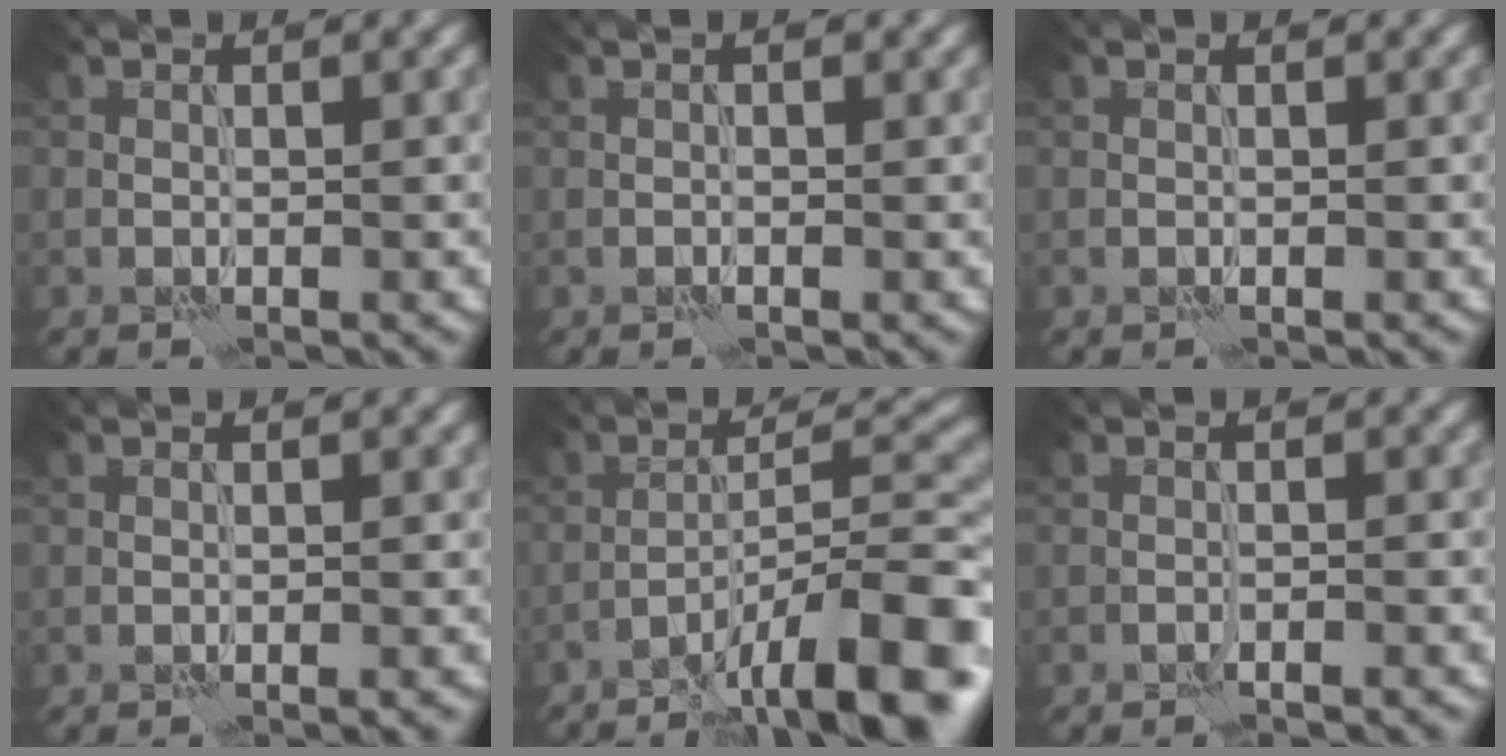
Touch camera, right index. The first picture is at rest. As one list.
[{"total": 1.2, "force": [0.3, 0.3, 1.1], "torque": [-0.017, -0.004, 0.001]}, {"total": 0.0}, {"total": 0.7, "force": [-0.5, 0.0, 0.5], "torque": [-0.007, 0.001, -0.008]}, {"total": 12.1, "force": [-7.4, 2.6, 9.2], "torque": [-0.140, 0.013, -0.120]}, {"total": 0.9, "force": [-0.8, 0.0, 0.4], "torque": [-0.006, 0.004, -0.017]}]